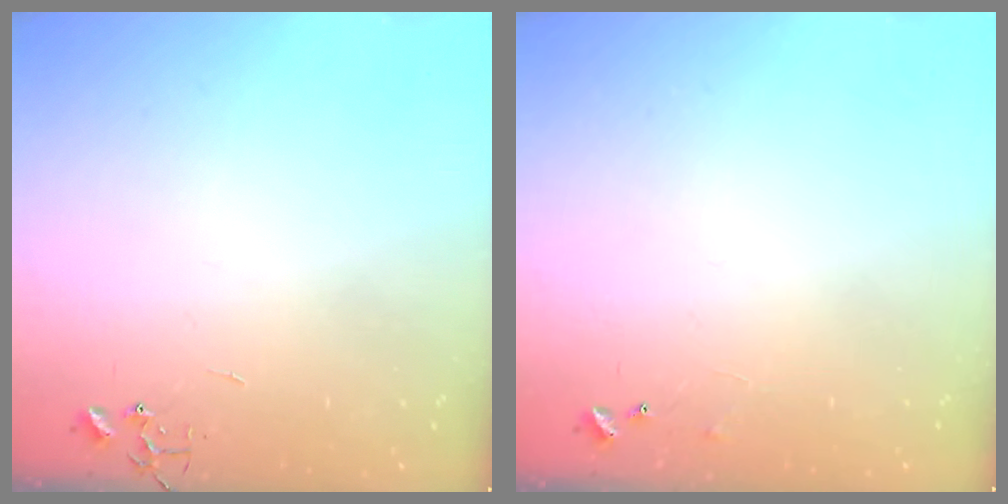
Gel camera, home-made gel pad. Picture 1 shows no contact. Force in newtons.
{"total": 6.4, "press": 6.3, "slide": 0.5}